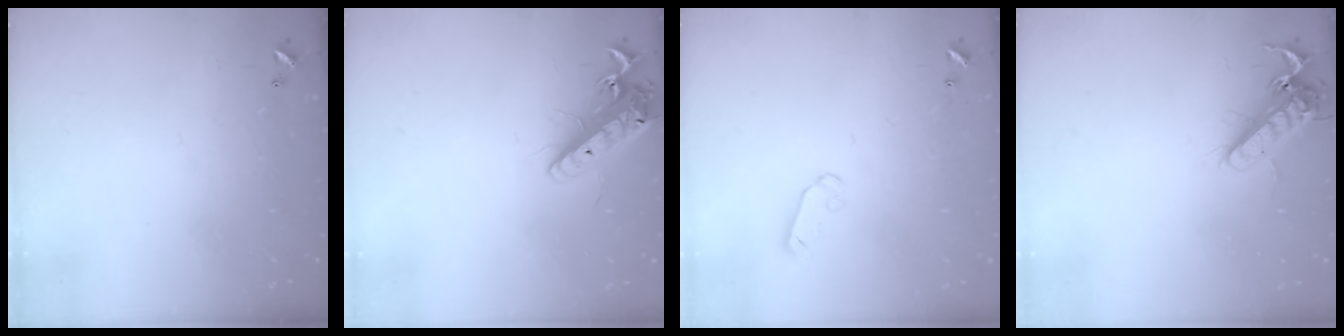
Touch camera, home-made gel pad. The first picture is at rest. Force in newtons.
{"total": 14.0, "press": 13.8, "slide": 2.7}
{"total": 4.1, "press": 4.0, "slide": 0.4}
{"total": 13.8, "press": 13.7, "slide": 2.0}